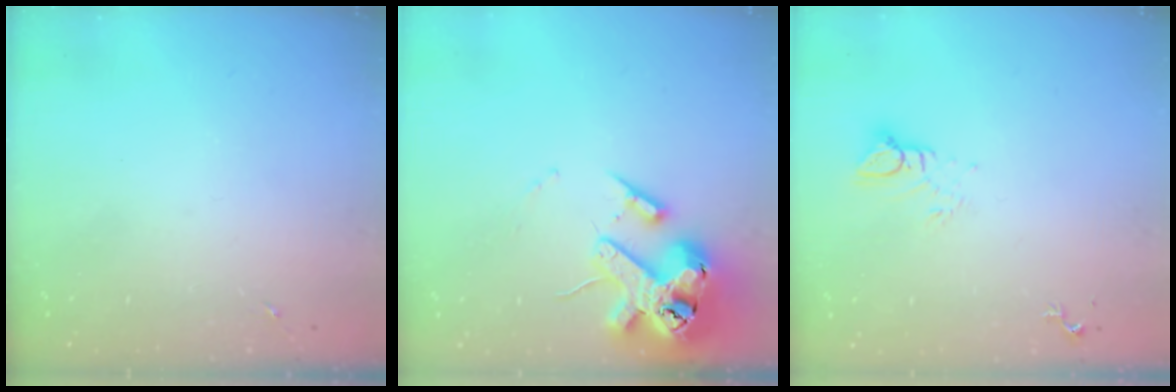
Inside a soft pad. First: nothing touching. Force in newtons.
{"total": 18.6, "press": 18.4, "slide": 2.8}
{"total": 5.6, "press": 5.6, "slide": 0.0}